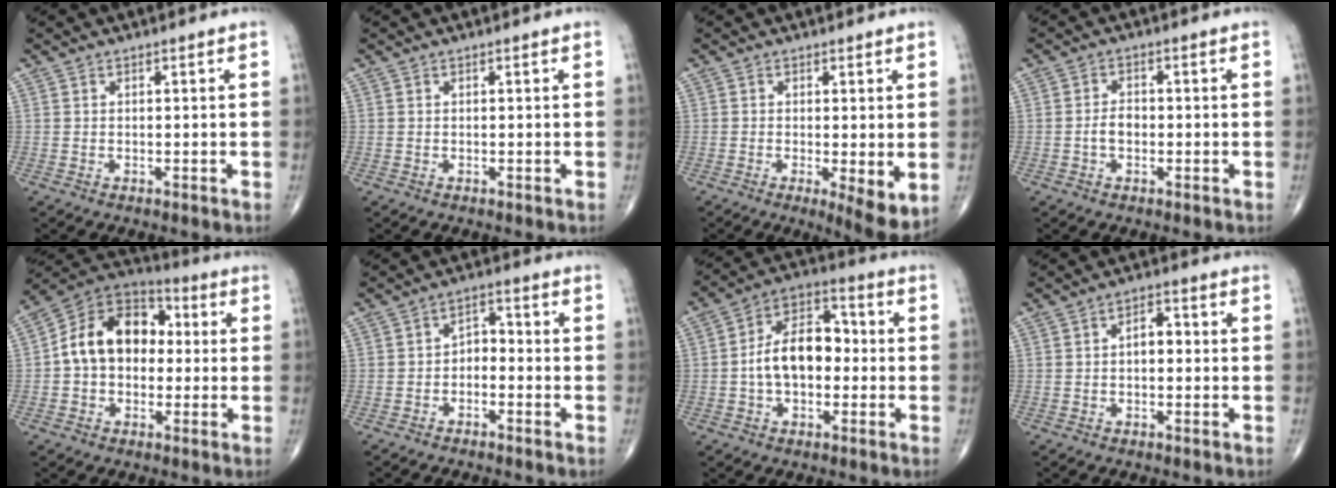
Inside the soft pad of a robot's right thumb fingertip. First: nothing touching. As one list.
[{"total": 0.0}, {"total": 6.4, "force": [-1.0, 1.8, 6.1], "torque": [-0.094, -0.021, -0.016]}, {"total": 2.9, "force": [-0.7, 1.8, 2.1], "torque": [-0.032, 0.010, -0.016]}, {"total": 15.3, "force": [0.6, 11.2, 10.5], "torque": [-0.144, 0.041, -0.003]}, {"total": 3.8, "force": [-1.6, 2.5, 2.4], "torque": [-0.026, 0.033, -0.037]}, {"total": 12.7, "force": [-0.9, 8.0, 9.8], "torque": [-0.148, 0.039, -0.025]}, {"total": 4.0, "force": [0.0, 2.3, 3.2], "torque": [-0.039, 0.015, -0.007]}]